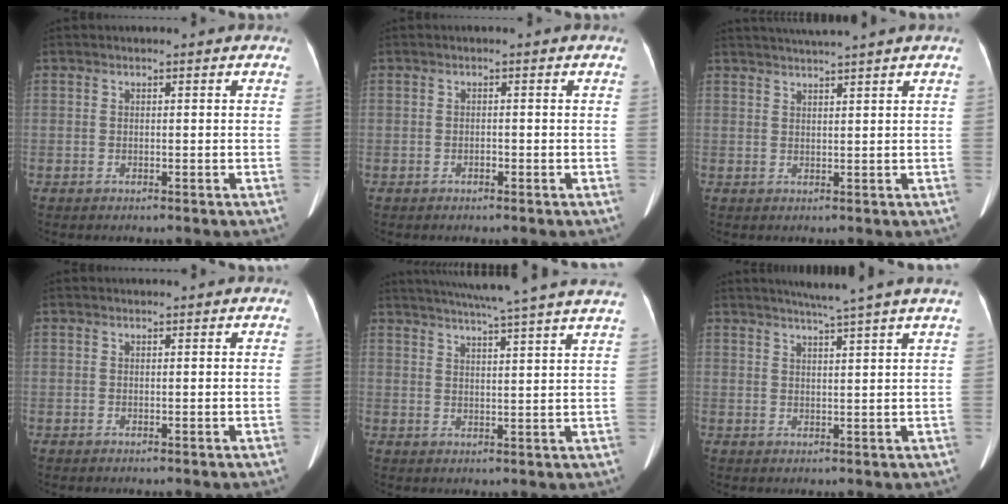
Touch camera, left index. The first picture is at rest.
{"total": 0.6, "force": [-0.4, 0.2, 0.3], "torque": [-0.008, -0.001, -0.007]}
{"total": 5.1, "force": [4.5, -1.5, 2.1], "torque": [-0.029, 0.015, 0.069]}
{"total": 0.8, "force": [0.8, 0.1, 0.1], "torque": [-0.010, 0.009, 0.011]}
{"total": 18.9, "force": [16.6, -1.4, 9.0], "torque": [-0.150, -0.012, 0.211]}
{"total": 7.0, "force": [5.7, -1.7, 3.7], "torque": [-0.052, 0.006, 0.071]}